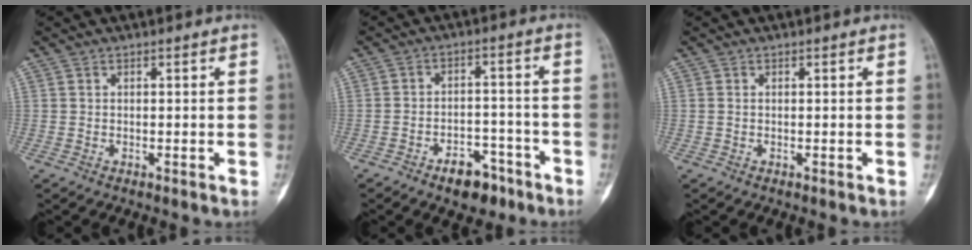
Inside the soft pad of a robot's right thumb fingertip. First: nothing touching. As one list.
[{"total": 7.4, "force": [-4.9, 4.3, 3.7], "torque": [-0.033, 0.042, -0.070]}, {"total": 0.0}]